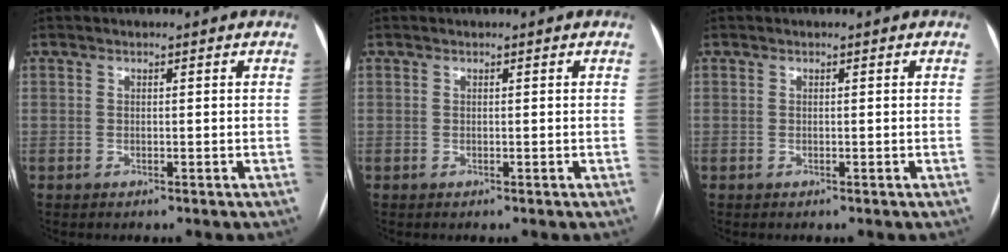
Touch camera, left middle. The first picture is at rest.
{"total": 0.0}
{"total": 0.0}